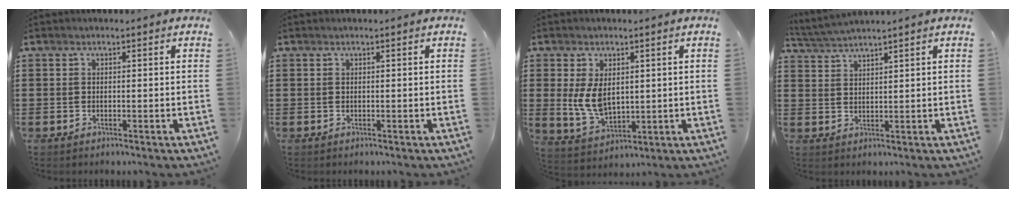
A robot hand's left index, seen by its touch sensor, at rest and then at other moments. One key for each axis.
{"total": 0.0}
{"total": 5.9, "fx": 1.0, "fy": 3.7, "fz": 4.5, "tx": -0.113, "ty": 0.000, "tz": 0.015}
{"total": 2.7, "fx": 2.5, "fy": -0.6, "fz": 0.6, "tx": -0.020, "ty": -0.004, "tz": 0.048}